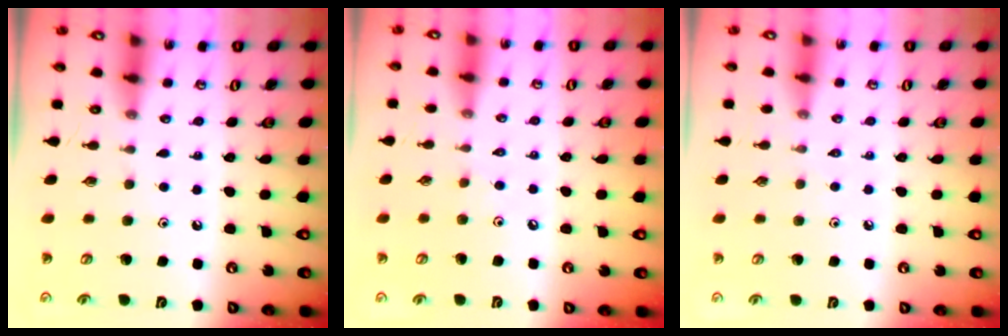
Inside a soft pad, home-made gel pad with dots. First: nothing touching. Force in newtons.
{"total": 2.8, "press": 2.7, "slide": 0.6}
{"total": 0.0}